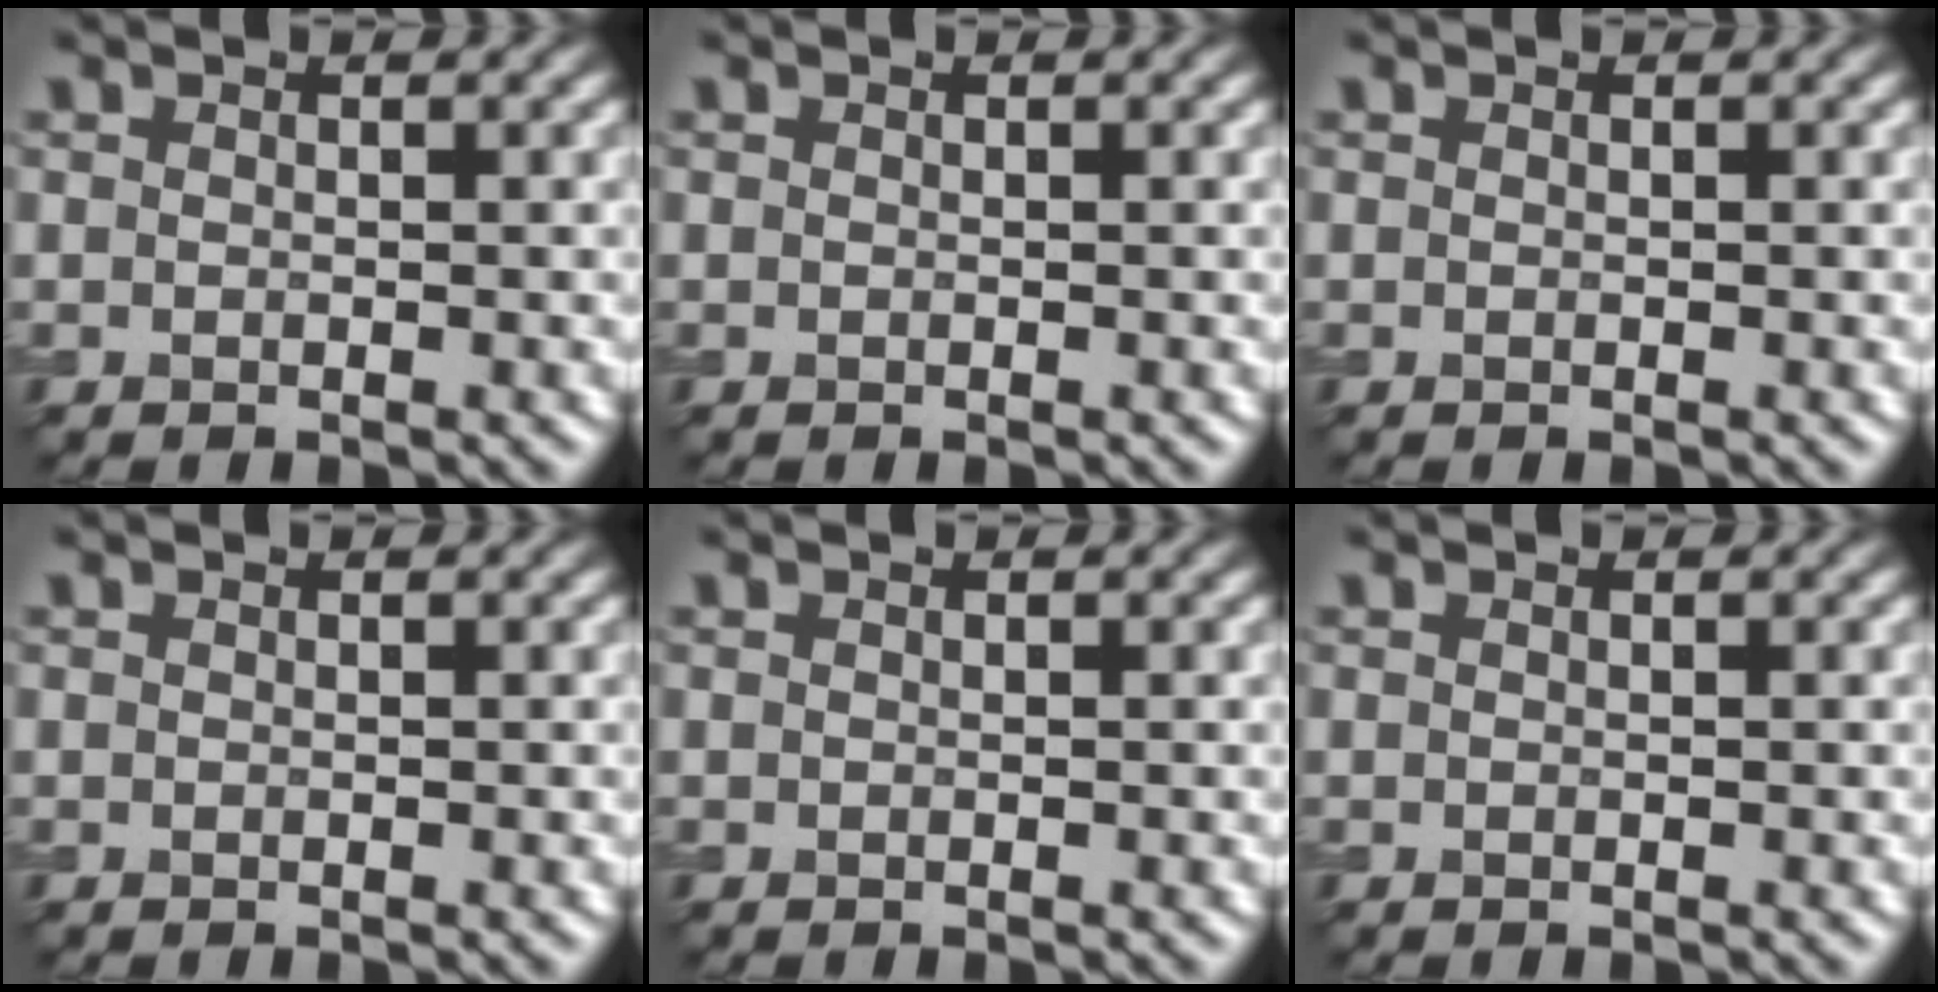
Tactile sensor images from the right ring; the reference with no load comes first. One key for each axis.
{"total": 0.0}
{"total": 0.0}
{"total": 0.0}
{"total": 0.0}
{"total": 0.0}